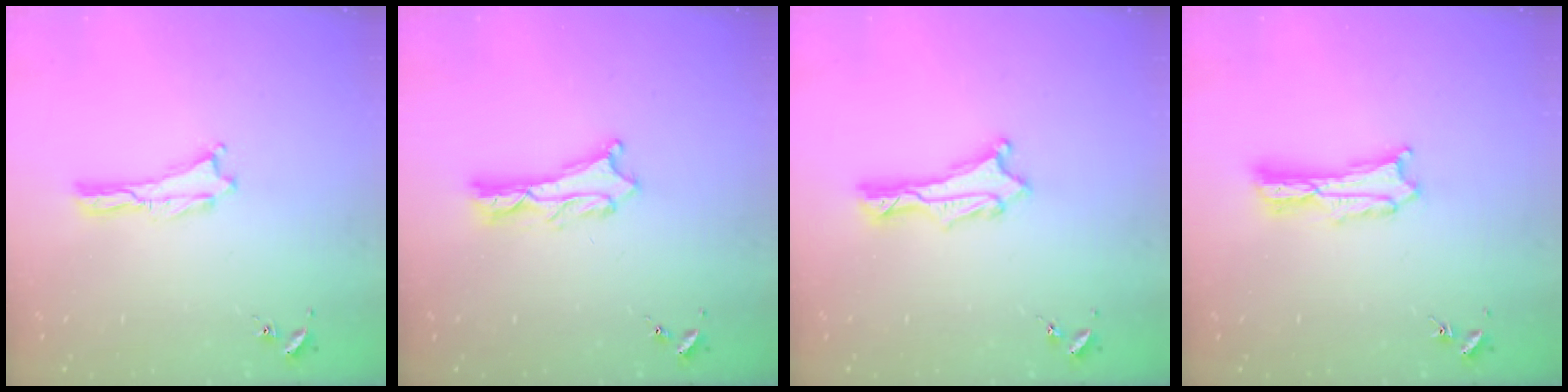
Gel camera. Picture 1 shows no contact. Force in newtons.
{"total": 1.8, "press": 1.8, "slide": 0.2}
{"total": 1.3, "press": 1.2, "slide": 0.1}
{"total": 2.7, "press": 2.7, "slide": 0.3}